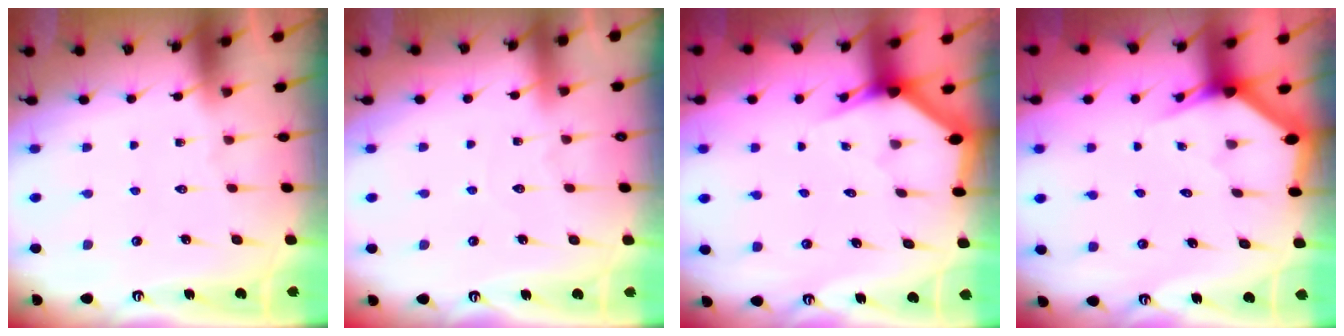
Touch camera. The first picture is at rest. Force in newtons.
{"total": 2.7, "press": 2.7, "slide": 0.3}
{"total": 2.7, "press": 2.7, "slide": 0.1}
{"total": 2.7, "press": 2.7, "slide": 0.1}